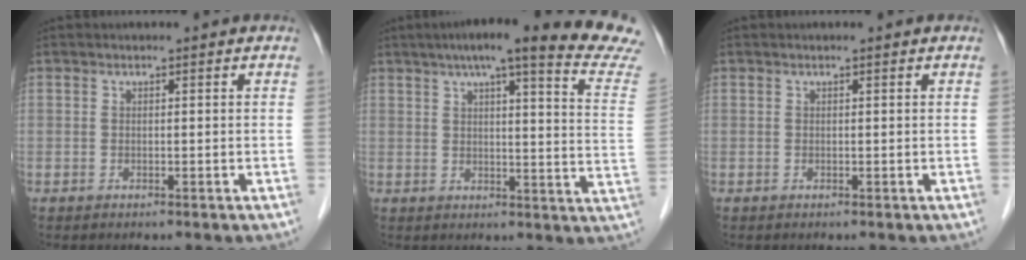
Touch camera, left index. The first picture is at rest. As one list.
[{"total": 21.5, "force": [18.7, -0.5, 10.7], "torque": [-0.138, -0.053, 0.212]}, {"total": 0.0}]